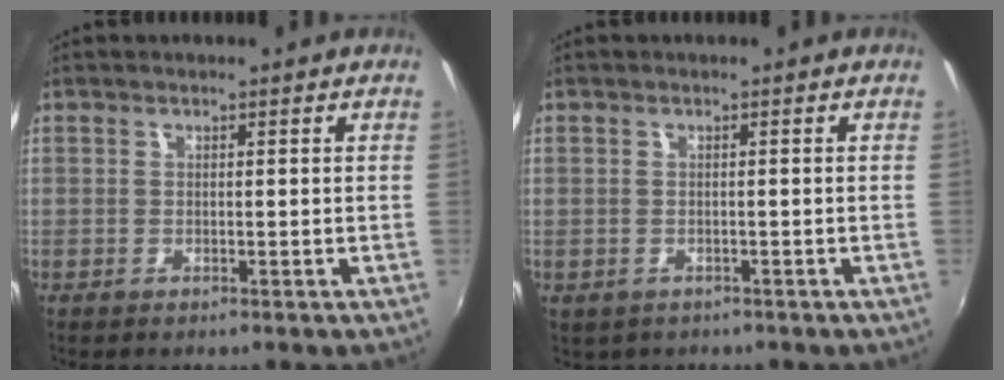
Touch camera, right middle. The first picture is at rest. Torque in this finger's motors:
{"motor_torque": [0.39, -0.64, 0.00, 0.00]}